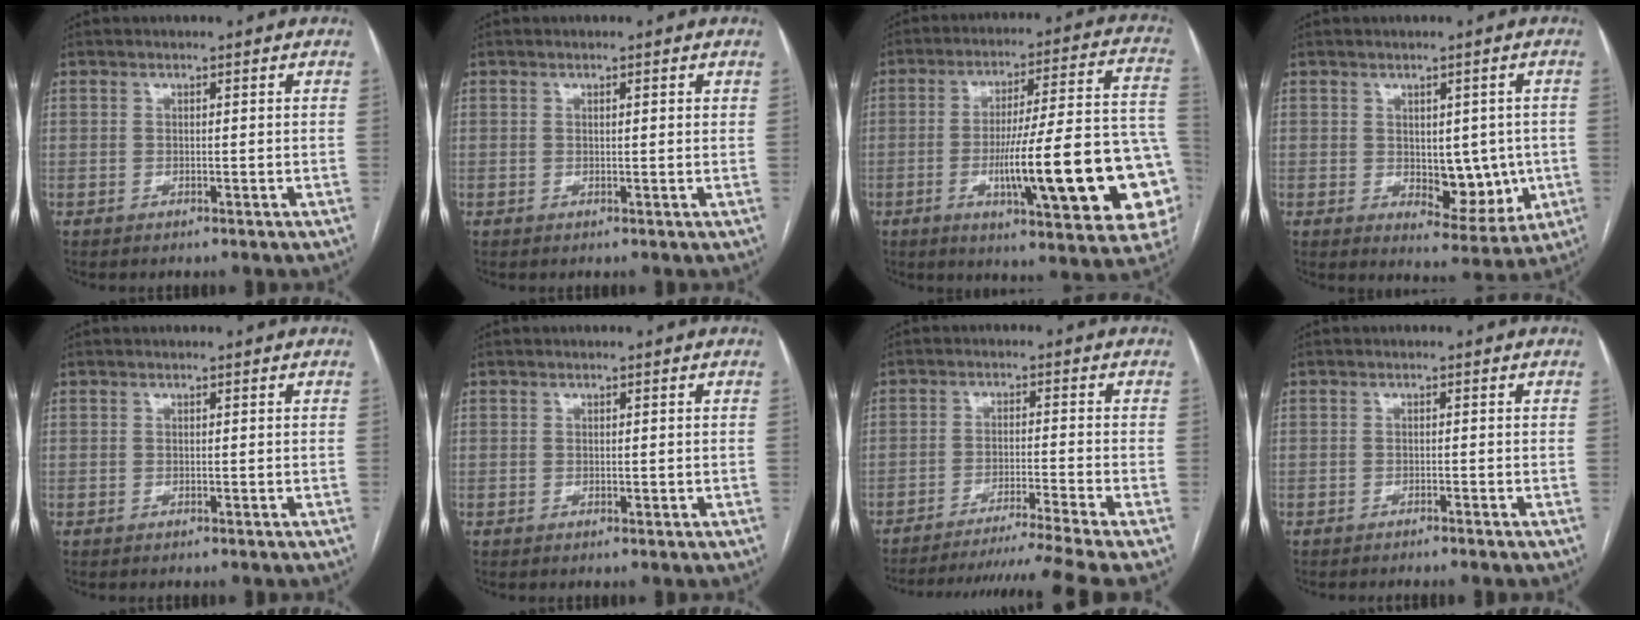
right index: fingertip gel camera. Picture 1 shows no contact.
{"total": 0.8, "force": [0.3, 0.1, 0.7], "torque": [-0.013, 0.002, 0.003]}
{"total": 24.6, "force": [-6.0, 2.4, 23.7], "torque": [-0.259, 0.008, -0.083]}
{"total": 8.1, "force": [-0.6, 4.4, 6.8], "torque": [-0.071, -0.001, 0.007]}
{"total": 0.0}
{"total": 0.7, "force": [0.0, 0.4, 0.5], "torque": [-0.006, -0.002, 0.001]}
{"total": 14.4, "force": [-12.5, -3.8, 5.9], "torque": [-0.080, -0.029, -0.190]}
{"total": 2.0, "force": [-1.7, -0.5, 0.9], "torque": [-0.011, 0.005, -0.024]}